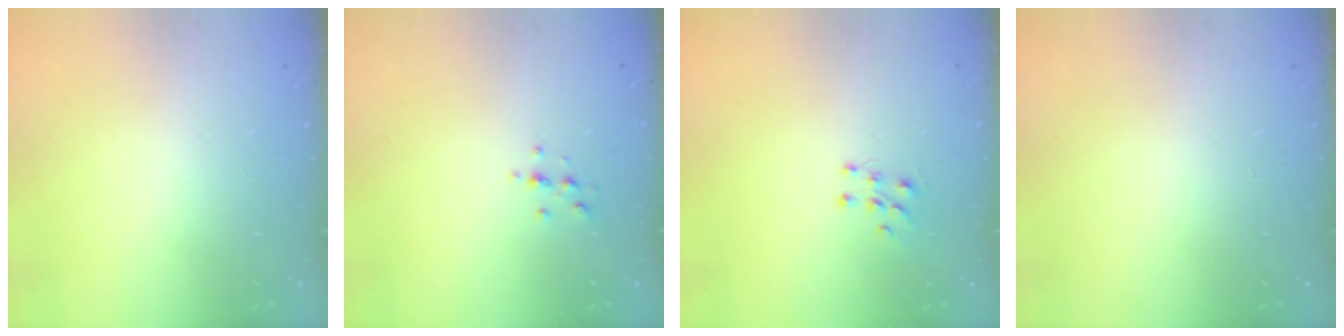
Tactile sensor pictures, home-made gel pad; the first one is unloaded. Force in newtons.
{"total": 2.2, "press": 2.1, "slide": 0.2}
{"total": 5.6, "press": 5.5, "slide": 1.0}
{"total": 0.0}